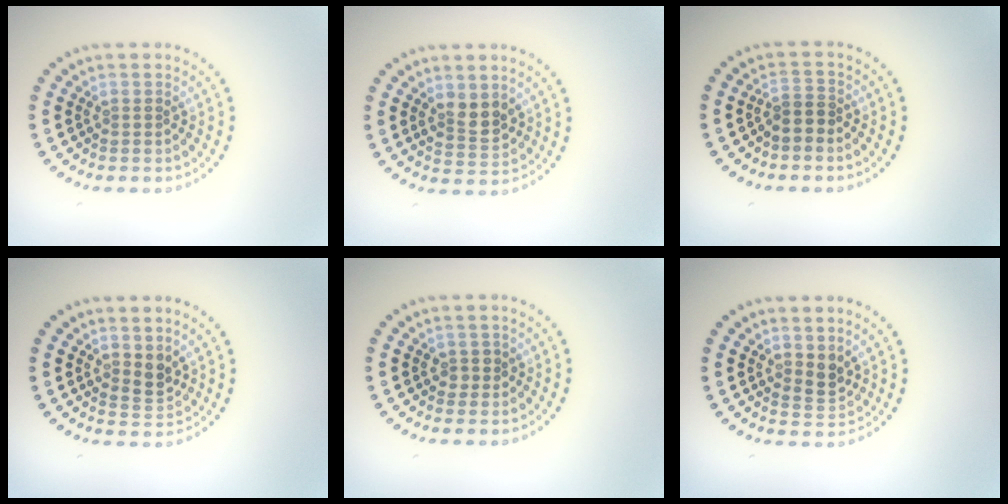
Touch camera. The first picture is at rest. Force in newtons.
{"total": 2.6, "press": 2.5, "slide": 0.9}
{"total": 1.3, "press": 1.0, "slide": 0.9}
{"total": 1.8, "press": 1.6, "slide": 0.9}
{"total": 0.8, "press": 0.8, "slide": 0.3}
{"total": 1.8, "press": 1.6, "slide": 0.9}